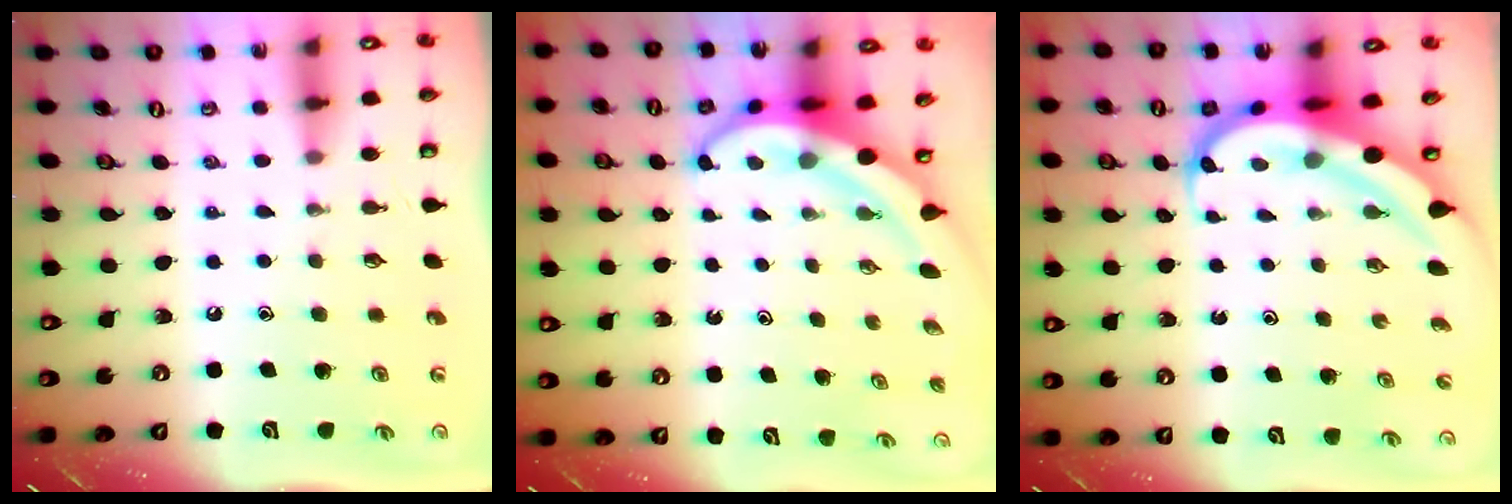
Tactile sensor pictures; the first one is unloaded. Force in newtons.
{"total": 6.7, "press": 6.5, "slide": 1.5}
{"total": 8.2, "press": 8.0, "slide": 1.7}